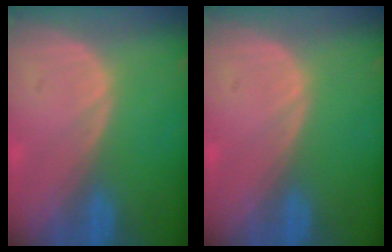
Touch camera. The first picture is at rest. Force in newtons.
{"total": 0.0}